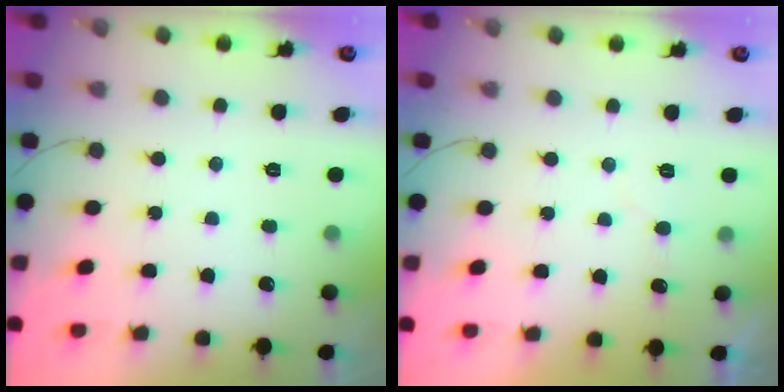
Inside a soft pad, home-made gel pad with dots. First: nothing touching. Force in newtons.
{"total": 3.8, "press": 3.8, "slide": 0.4}